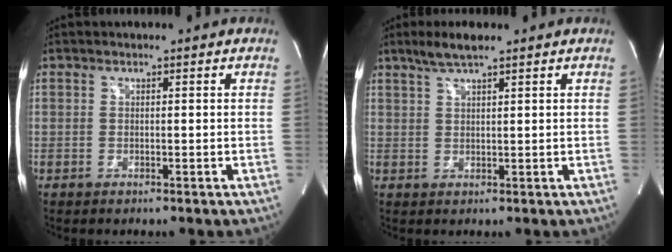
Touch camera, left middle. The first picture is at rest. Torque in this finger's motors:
{"motor_torque": [0.44, 0.04, -0.04, 0.04]}